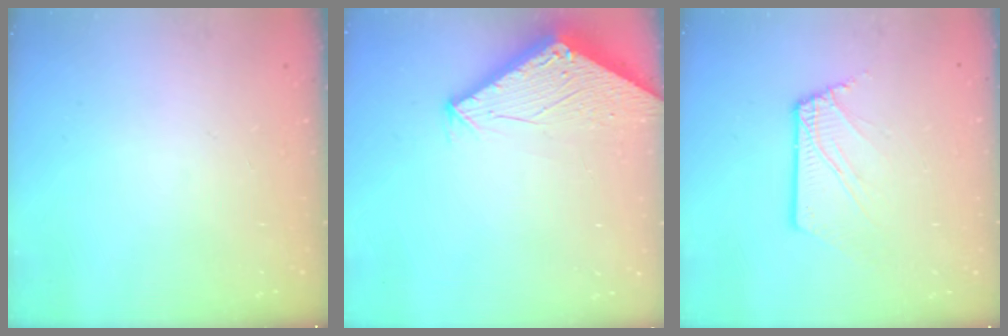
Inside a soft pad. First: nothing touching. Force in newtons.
{"total": 2.9, "press": 2.9, "slide": 0.1}
{"total": 3.2, "press": 3.1, "slide": 0.4}